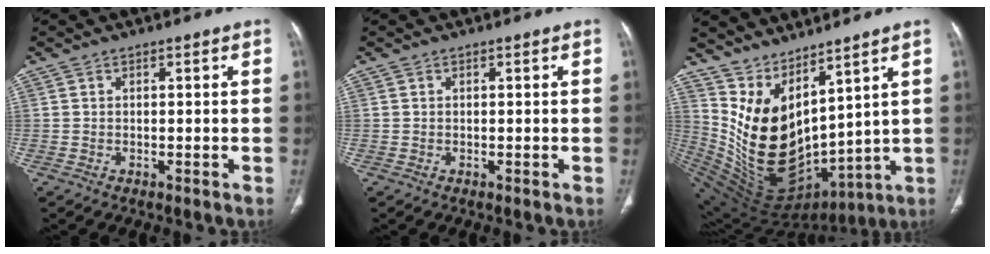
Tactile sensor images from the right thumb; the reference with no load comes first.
{"total": 0.0}
{"total": 15.4, "force": [8.8, 6.9, 10.6], "torque": [-0.144, -0.082, 0.200]}